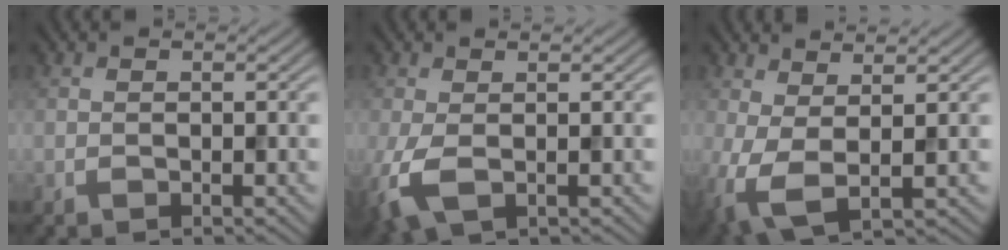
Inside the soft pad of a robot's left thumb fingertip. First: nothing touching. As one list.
[{"total": 4.0, "force": [-0.7, 1.9, 3.4], "torque": [-0.095, -0.007, -0.016]}, {"total": 5.3, "force": [0.4, 1.9, 4.9], "torque": [-0.120, -0.003, 0.003]}]